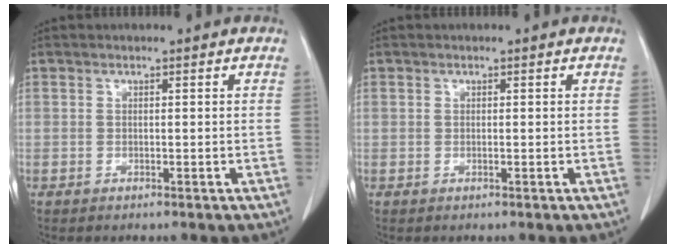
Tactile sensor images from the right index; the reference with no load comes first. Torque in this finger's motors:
{"motor_torque": [-0.06, 0.09, 0.03, -0.01]}